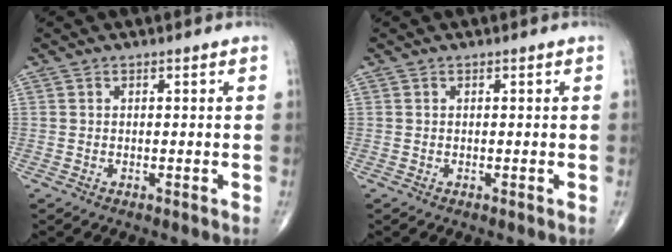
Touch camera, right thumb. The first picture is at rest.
{"total": 0.0}